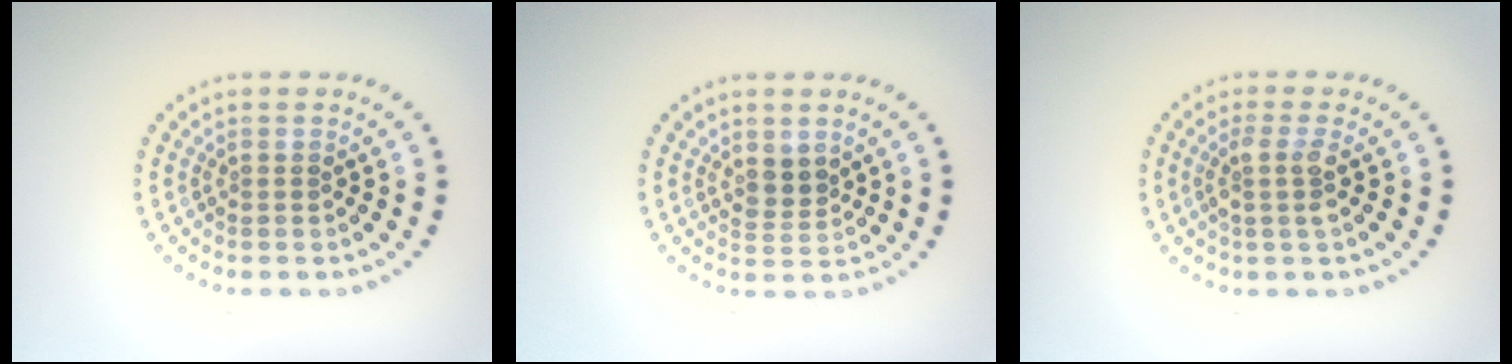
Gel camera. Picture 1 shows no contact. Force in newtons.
{"total": 1.9, "press": 1.6, "slide": 1.1}
{"total": 2.1, "press": 1.6, "slide": 1.4}